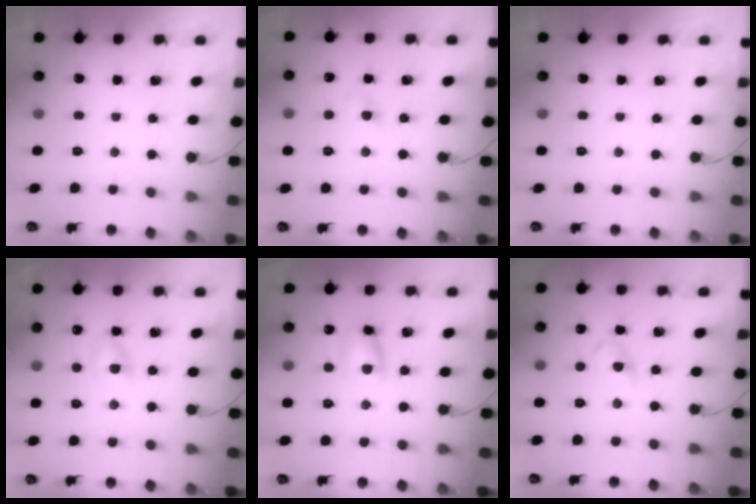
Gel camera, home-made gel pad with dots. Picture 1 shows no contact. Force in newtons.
{"total": 3.7, "press": 3.5, "slide": 1.2}
{"total": 0.0}
{"total": 3.2, "press": 3.0, "slide": 1.1}
{"total": 7.8, "press": 7.8, "slide": 0.8}
{"total": 3.8, "press": 3.6, "slide": 1.2}